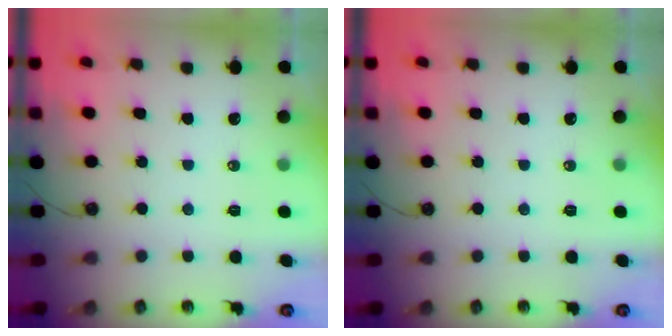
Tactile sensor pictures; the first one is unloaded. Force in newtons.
{"total": 0.0}